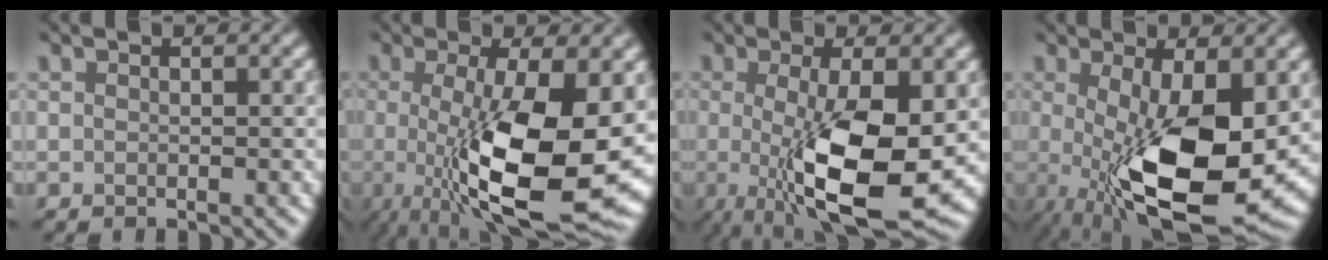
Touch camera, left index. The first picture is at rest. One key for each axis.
{"total": 12.5, "fx": -1.7, "fy": 3.6, "fz": 11.8, "tx": -0.185, "ty": -0.023, "tz": -0.017}
{"total": 10.1, "fx": -1.4, "fy": 2.7, "fz": 9.6, "tx": -0.156, "ty": -0.018, "tz": -0.009}
{"total": 12.5, "fx": -1.8, "fy": 4.4, "fz": 11.6, "tx": -0.195, "ty": -0.026, "tz": -0.012}